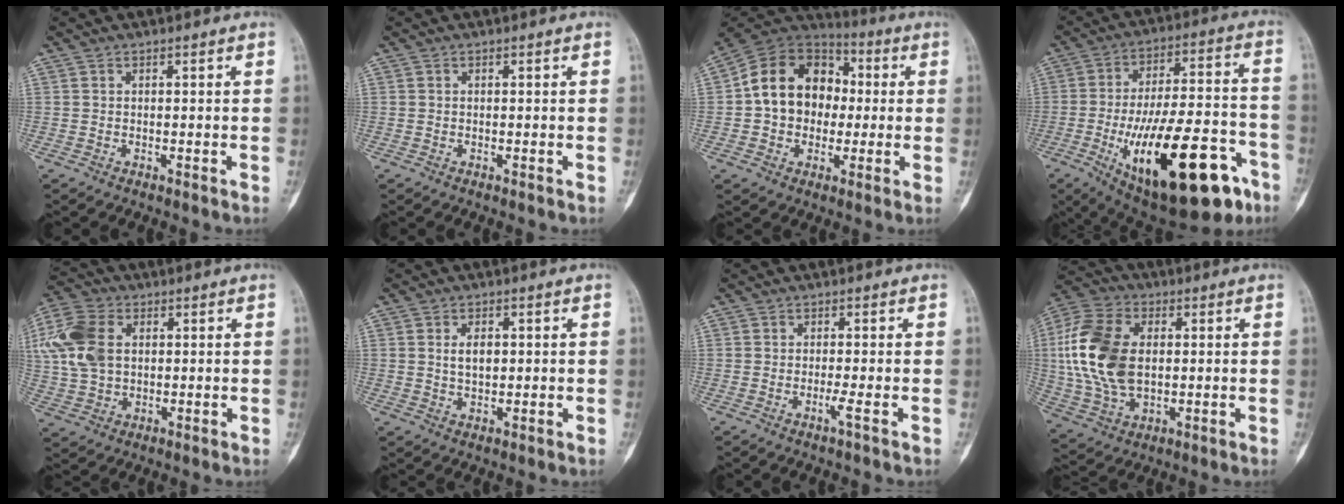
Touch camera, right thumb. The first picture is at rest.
{"total": 0.0}
{"total": 16.7, "force": [0.7, 13.1, 10.3], "torque": [-0.131, 0.038, 0.003]}
{"total": 28.7, "force": [-12.2, 10.9, 23.6], "torque": [-0.343, 0.043, -0.171]}
{"total": 14.7, "force": [3.2, 10.6, 9.7], "torque": [-0.231, 0.009, 0.061]}
{"total": 6.0, "force": [1.1, 3.7, 4.6], "torque": [-0.062, -0.005, 0.020]}
{"total": 1.4, "force": [-0.6, -0.4, 1.2], "torque": [-0.027, -0.005, -0.015]}
{"total": 18.0, "force": [1.8, 11.8, 13.5], "torque": [-0.283, 0.005, 0.035]}